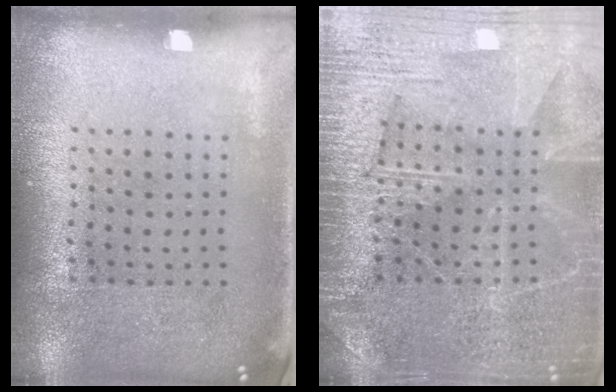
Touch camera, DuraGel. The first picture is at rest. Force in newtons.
{"total": 3.7, "press": 3.7, "slide": 0.5}